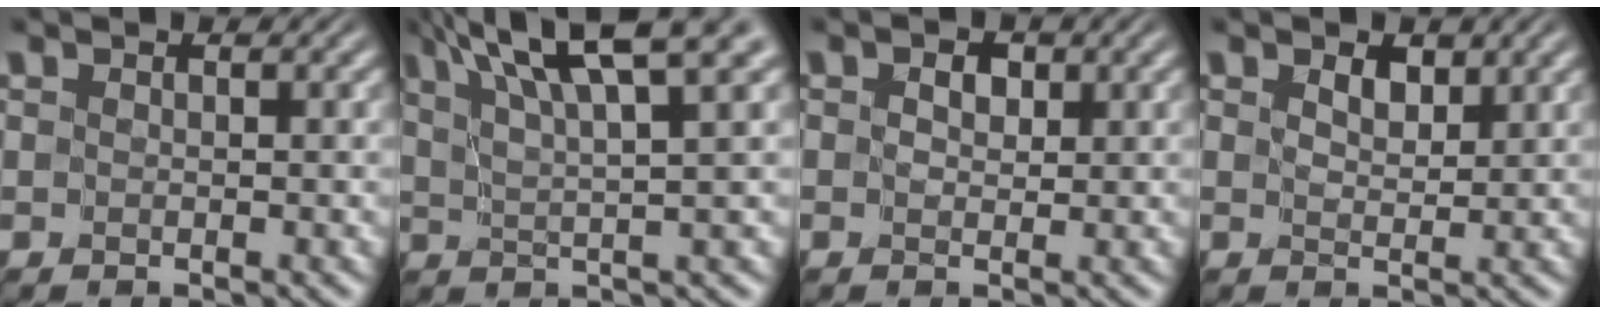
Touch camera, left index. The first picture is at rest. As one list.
[{"total": 8.6, "force": [5.5, 1.2, 6.5], "torque": [-0.096, 0.022, 0.092]}, {"total": 1.2, "force": [0.4, 0.8, 0.8], "torque": [-0.011, 0.000, 0.007]}, {"total": 1.2, "force": [1.0, 0.4, 0.6], "torque": [-0.017, -0.004, 0.022]}]